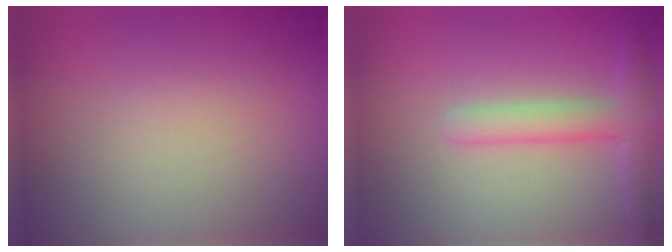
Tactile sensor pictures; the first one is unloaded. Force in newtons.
{"total": 3.1, "press": 3.1, "slide": 0.1}